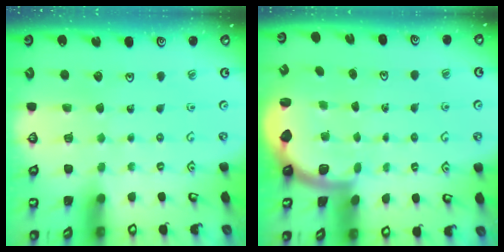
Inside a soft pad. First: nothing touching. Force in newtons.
{"total": 1.9, "press": 1.8, "slide": 0.5}